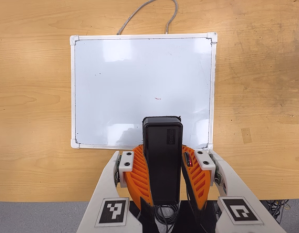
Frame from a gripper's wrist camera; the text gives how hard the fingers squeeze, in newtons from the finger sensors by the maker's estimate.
{"total": 9.7, "left": 8.1, "right": 11.4}